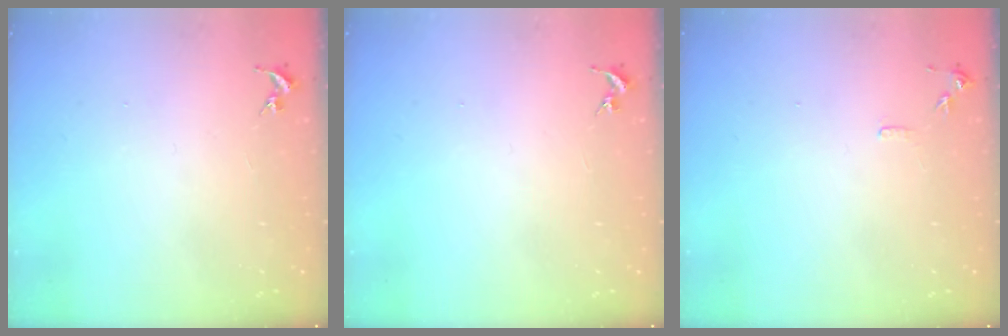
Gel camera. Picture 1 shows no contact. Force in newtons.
{"total": 0.0}
{"total": 6.1, "press": 6.0, "slide": 0.7}